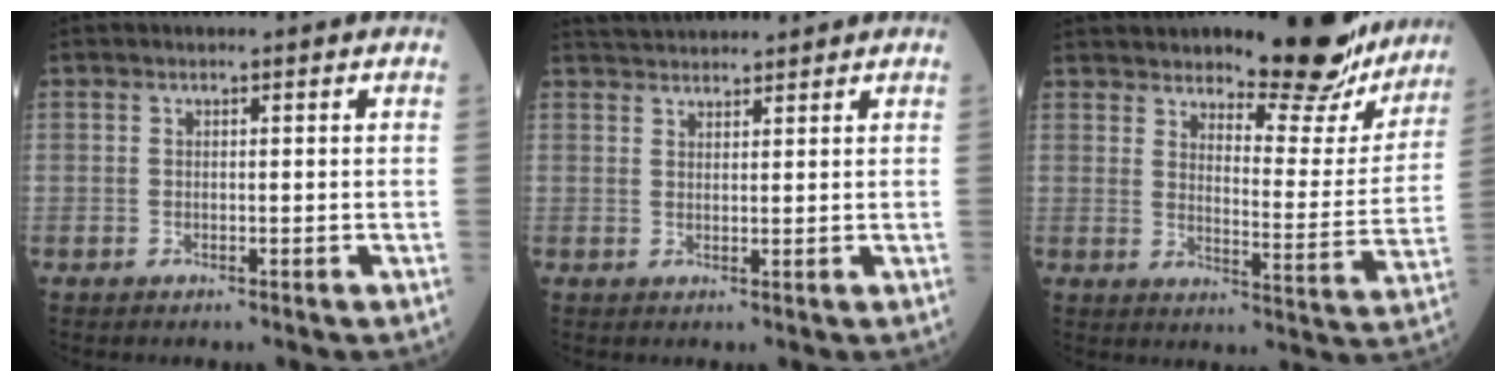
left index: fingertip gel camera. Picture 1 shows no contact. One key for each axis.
{"total": 5.8, "fx": 5.7, "fy": 0.6, "fz": 1.3, "tx": -0.022, "ty": 0.033, "tz": 0.088}
{"total": 16.6, "fx": 14.8, "fy": 4.2, "fz": 6.3, "tx": -0.067, "ty": -0.042, "tz": 0.173}